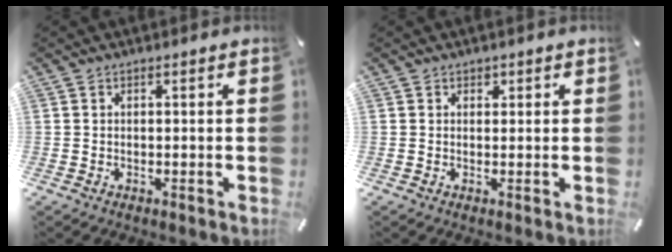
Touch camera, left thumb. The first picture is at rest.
{"total": 1.0, "force": [0.5, 0.8, 0.2], "torque": [0.005, -0.001, 0.007]}